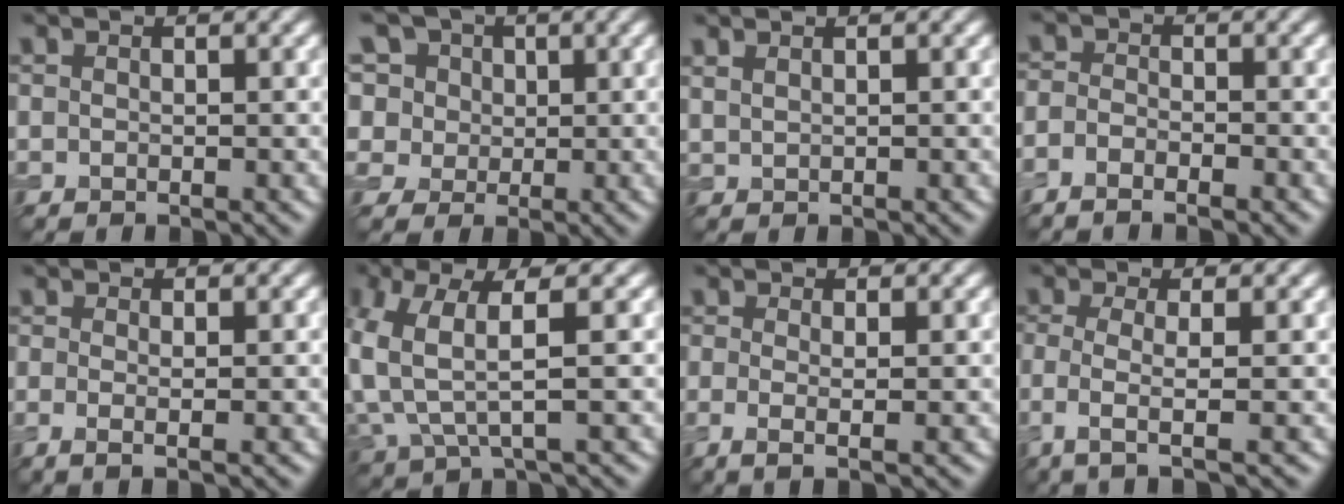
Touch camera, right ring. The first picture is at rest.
{"total": 13.0, "force": [6.7, 9.3, 6.0], "torque": [-0.147, 0.048, 0.090]}
{"total": 1.0, "force": [0.8, 0.3, 0.4], "torque": [-0.011, 0.000, 0.018]}
{"total": 2.5, "force": [-1.7, 1.0, 1.6], "torque": [-0.022, 0.002, -0.034]}
{"total": 1.8, "force": [-0.2, 0.5, 1.7], "torque": [-0.032, -0.006, -0.008]}
{"total": 6.5, "force": [0.8, 3.0, 5.7], "torque": [-0.145, -0.005, 0.017]}
{"total": 2.3, "force": [-0.2, 0.6, 2.2], "torque": [-0.041, -0.006, -0.007]}
{"total": 3.4, "force": [-0.8, 0.9, 3.2], "torque": [-0.066, -0.010, -0.022]}